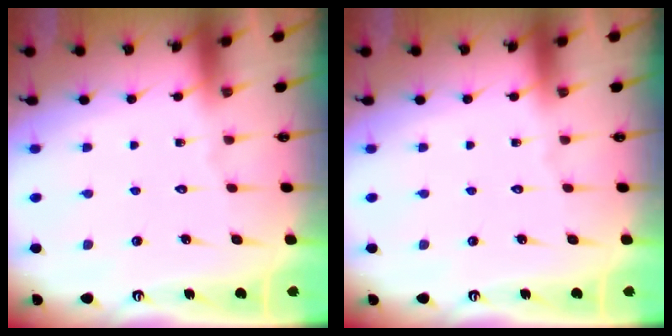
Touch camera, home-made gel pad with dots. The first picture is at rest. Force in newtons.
{"total": 0.0}